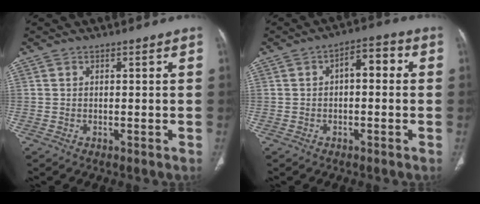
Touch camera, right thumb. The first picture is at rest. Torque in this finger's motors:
{"motor_torque": [0.56, 2.01, 0.91, -0.33, 0.00]}